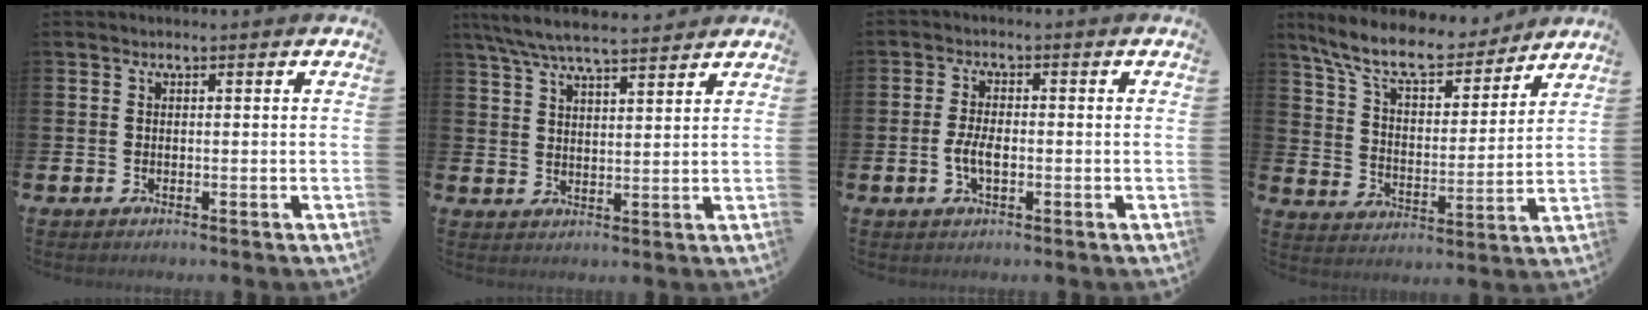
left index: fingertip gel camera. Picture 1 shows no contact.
{"total": 6.9, "force": [6.4, 0.8, 2.4], "torque": [-0.061, -0.025, 0.116]}
{"total": 3.1, "force": [-0.7, 1.4, 2.7], "torque": [-0.050, 0.003, -0.012]}
{"total": 10.6, "force": [9.5, 2.7, 4.0], "torque": [-0.115, -0.055, 0.166]}